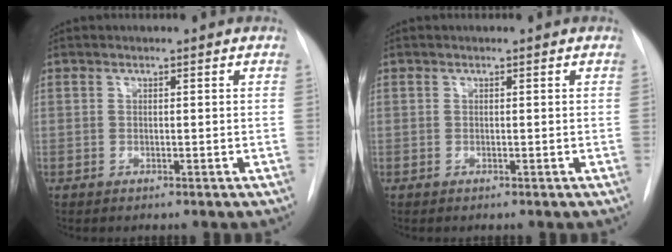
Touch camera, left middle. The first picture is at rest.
{"total": 0.0}